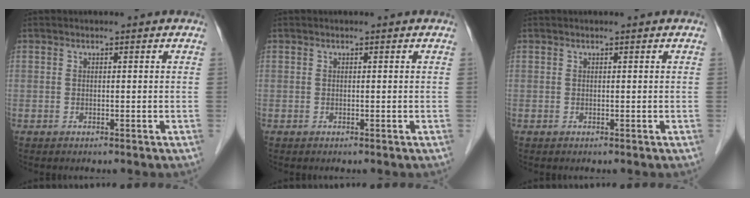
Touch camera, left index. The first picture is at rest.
{"total": 0.0}
{"total": 0.0}